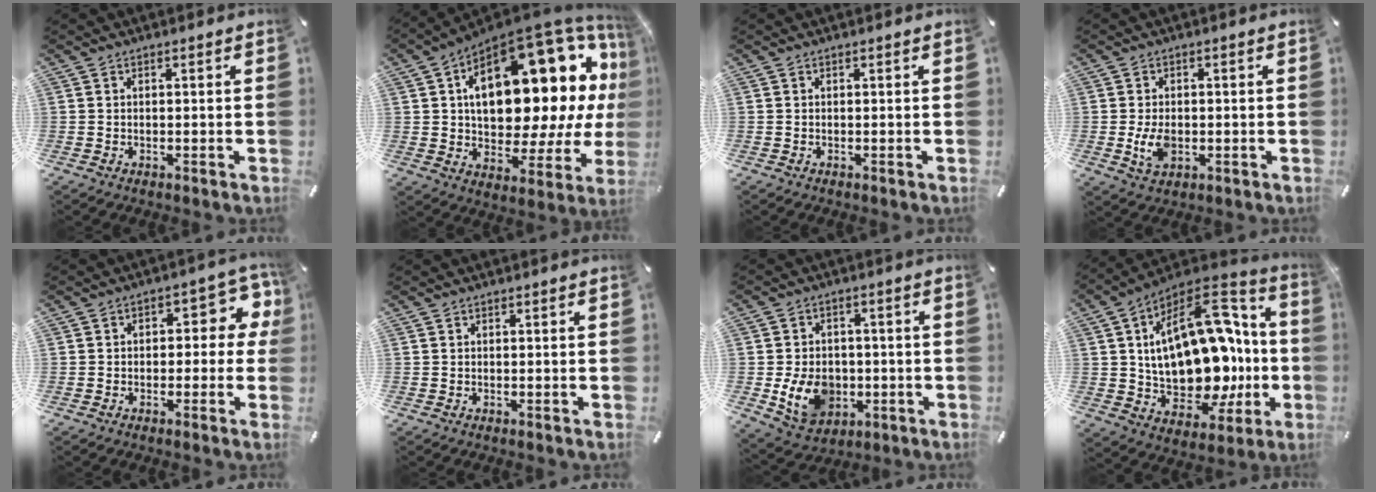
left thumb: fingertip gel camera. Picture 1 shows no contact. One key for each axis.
{"total": 27.9, "fx": 8.8, "fy": 14.3, "fz": 22.3, "tx": -0.314, "ty": -0.083, "tz": 0.158}
{"total": 0.0}
{"total": 5.4, "fx": -0.9, "fy": 3.6, "fz": 4.0, "tx": -0.095, "ty": -0.004, "tz": -0.018}
{"total": 8.6, "fx": 1.2, "fy": 5.6, "fz": 6.4, "tx": -0.080, "ty": -0.001, "tz": 0.018}
{"total": 0.0}
{"total": 11.1, "fx": -2.5, "fy": 8.8, "fz": 6.2, "tx": -0.127, "ty": 0.015, "tz": -0.040}
{"total": 27.0, "fx": 0.9, "fy": 17.4, "fz": 20.7, "tx": -0.344, "ty": -0.026, "tz": 0.039}